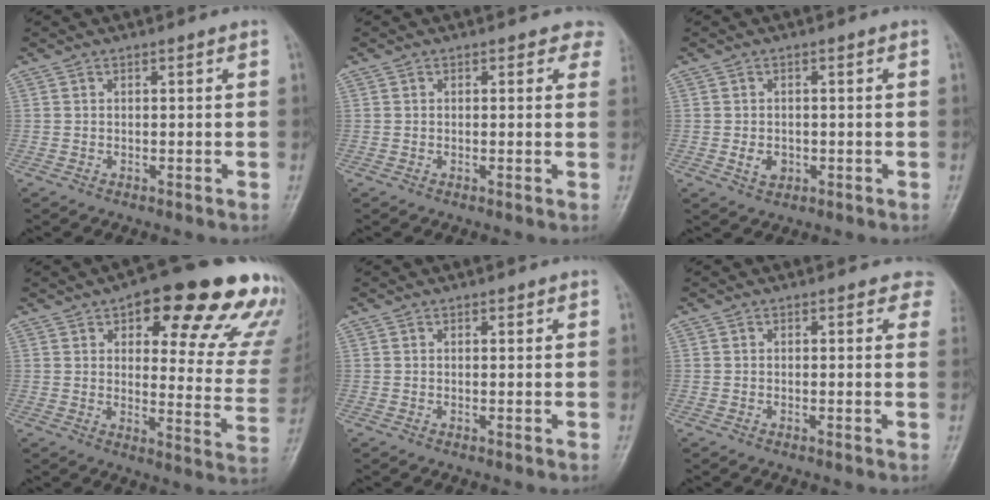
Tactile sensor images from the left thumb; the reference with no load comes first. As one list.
[{"total": 3.1, "force": [2.2, 2.1, 0.1], "torque": [0.040, -0.007, 0.001]}, {"total": 2.7, "force": [-0.7, 2.2, 1.4], "torque": [-0.013, 0.002, -0.007]}, {"total": 23.6, "force": [14.2, 8.0, 17.0], "torque": [-0.160, -0.052, 0.173]}, {"total": 0.8, "force": [0.5, 0.5, 0.2], "torque": [0.008, -0.001, 0.003]}, {"total": 3.1, "force": [2.4, 1.8, 0.9], "torque": [0.023, -0.008, 0.004]}]